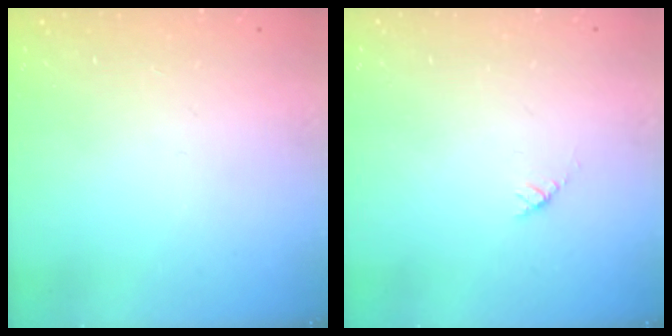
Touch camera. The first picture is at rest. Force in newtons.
{"total": 2.7, "press": 2.6, "slide": 0.4}